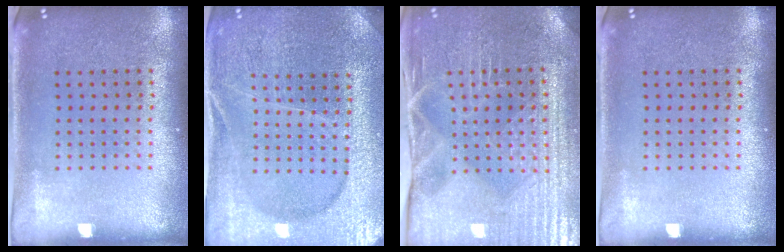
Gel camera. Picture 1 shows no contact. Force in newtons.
{"total": 4.2, "press": 4.0, "slide": 1.3}
{"total": 4.2, "press": 4.1, "slide": 0.9}
{"total": 0.0}